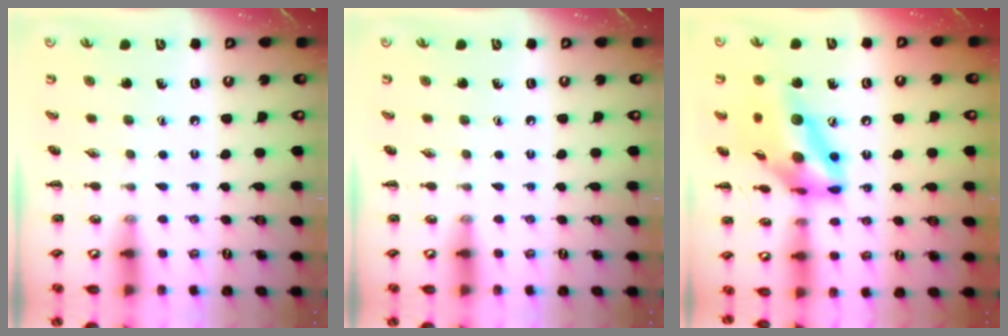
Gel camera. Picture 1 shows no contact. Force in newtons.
{"total": 0.0}
{"total": 15.9, "press": 15.0, "slide": 5.3}